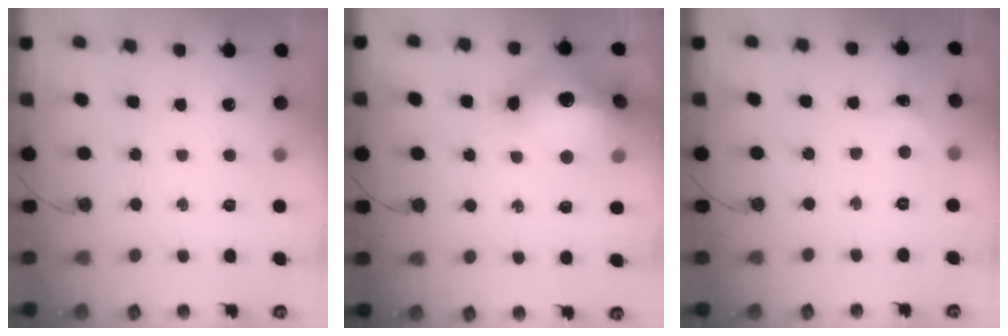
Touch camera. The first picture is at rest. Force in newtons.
{"total": 20.3, "press": 20.2, "slide": 1.9}
{"total": 2.2, "press": 2.2, "slide": 0.3}